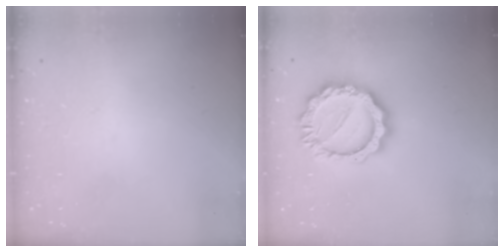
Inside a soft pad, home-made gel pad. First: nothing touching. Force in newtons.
{"total": 13.7, "press": 13.7, "slide": 1.1}